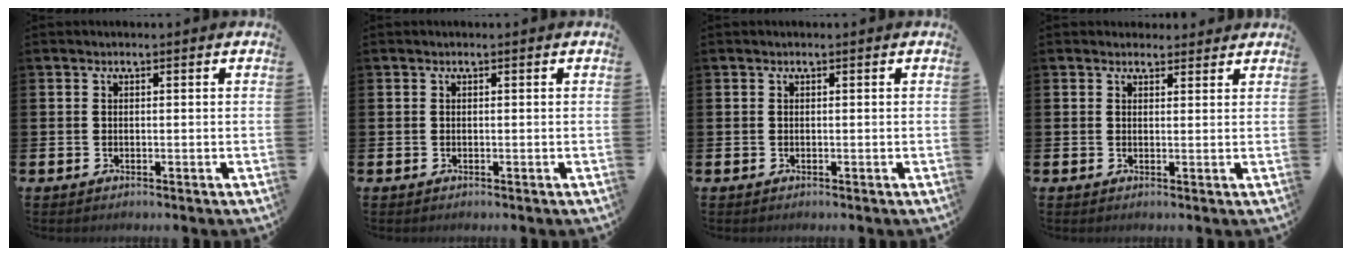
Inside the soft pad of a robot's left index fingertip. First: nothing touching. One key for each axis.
{"total": 0.0}
{"total": 0.0}
{"total": 2.0, "fx": 1.9, "fy": 0.7, "fz": -0.1, "tx": 0.020, "ty": -0.011, "tz": 0.030}